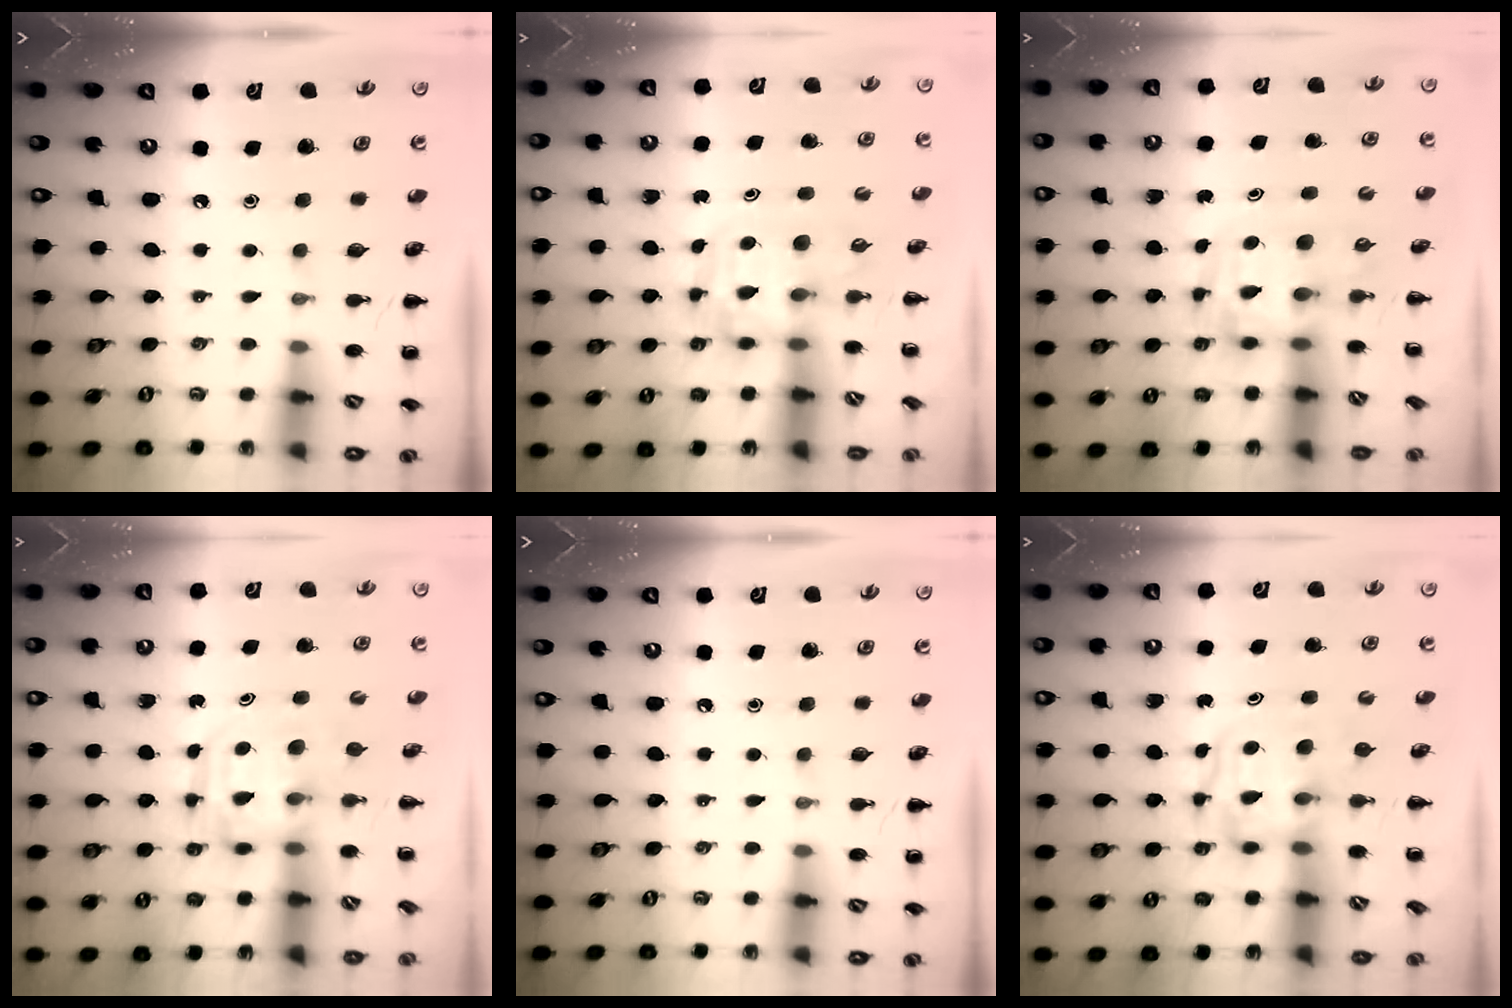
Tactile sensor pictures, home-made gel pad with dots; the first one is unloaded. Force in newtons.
{"total": 3.4, "press": 3.3, "slide": 0.6}
{"total": 3.6, "press": 3.5, "slide": 0.6}
{"total": 3.1, "press": 3.1, "slide": 0.2}
{"total": 0.0}
{"total": 3.5, "press": 3.4, "slide": 0.3}